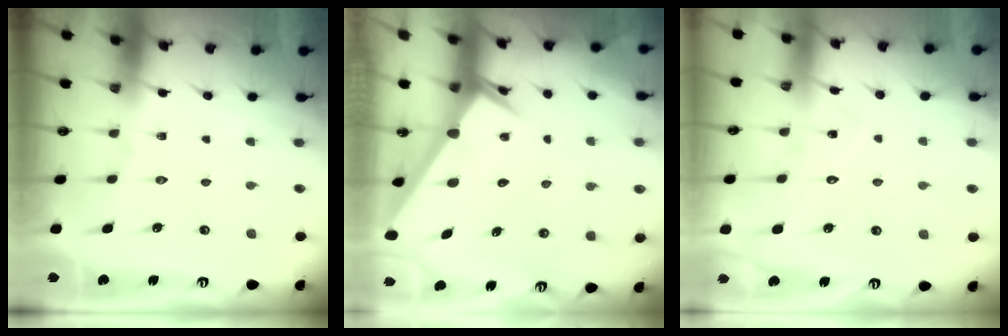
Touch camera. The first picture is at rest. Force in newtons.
{"total": 2.6, "press": 2.6, "slide": 0.1}
{"total": 7.2, "press": 7.2, "slide": 0.5}